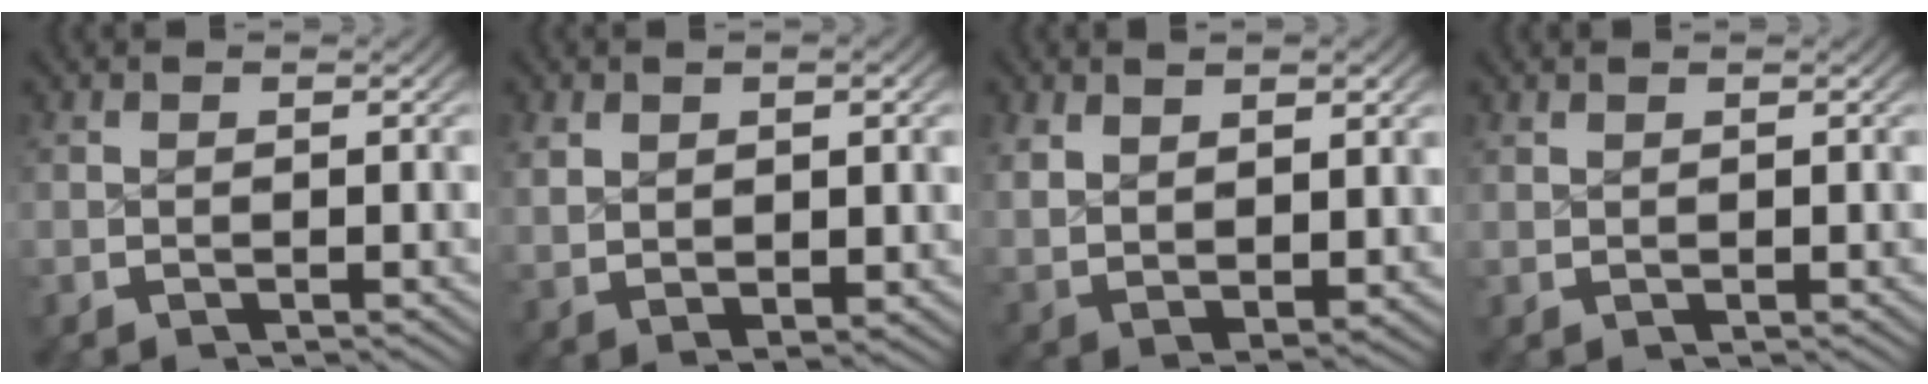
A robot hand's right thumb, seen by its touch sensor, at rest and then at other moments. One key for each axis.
{"total": 3.4, "fx": 1.2, "fy": 2.0, "fz": 2.5, "tx": -0.046, "ty": -0.003, "tz": 0.032}
{"total": 5.9, "fx": 1.4, "fy": 3.9, "fz": 4.2, "tx": -0.088, "ty": -0.019, "tz": 0.044}
{"total": 0.6, "fx": 0.6, "fy": -0.1, "fz": 0.0, "tx": 0.003, "ty": 0.001, "tz": 0.015}